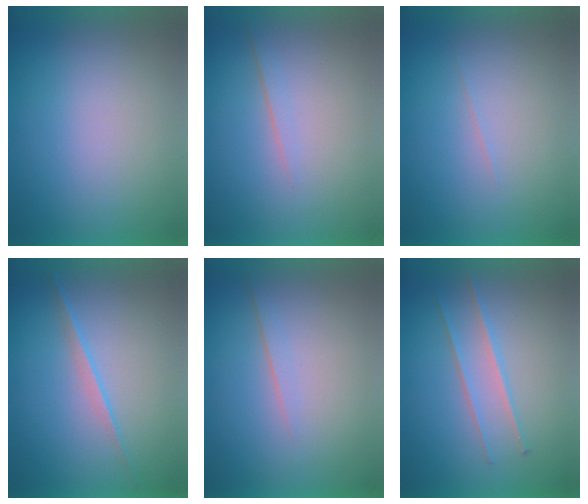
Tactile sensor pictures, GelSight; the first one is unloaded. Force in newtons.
{"total": 1.4}
{"total": 1.2}
{"total": 2.1}
{"total": 1.4}
{"total": 2.2}